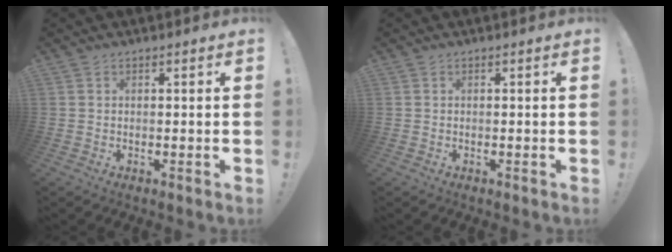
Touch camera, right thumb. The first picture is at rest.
{"total": 0.0}